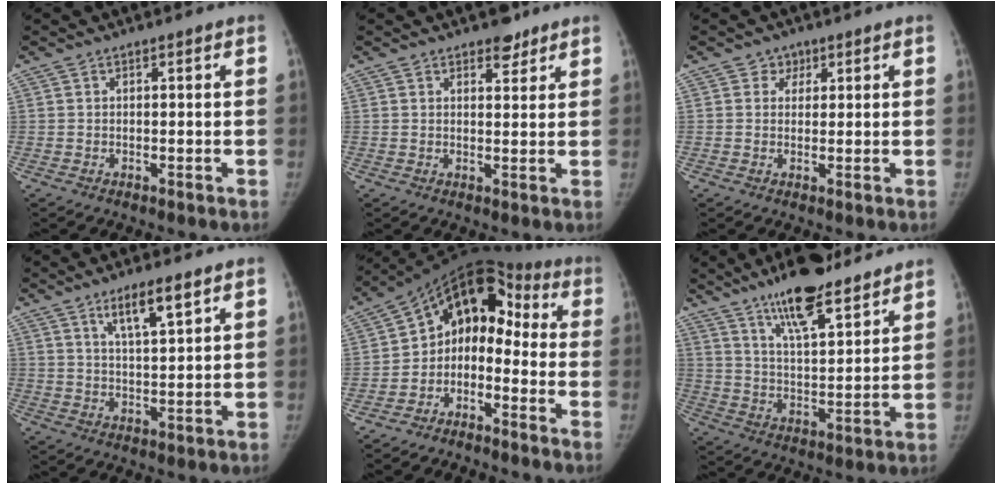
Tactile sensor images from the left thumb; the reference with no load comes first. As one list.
[{"total": 3.4, "force": [2.5, 1.8, 1.4], "torque": [0.000, -0.015, 0.036]}, {"total": 2.5, "force": [1.2, 2.2, 0.2], "torque": [0.022, -0.003, 0.010]}, {"total": 8.5, "force": [5.1, 1.8, 6.6], "torque": [-0.111, -0.028, 0.095]}, {"total": 11.8, "force": [-3.4, 8.6, 7.4], "torque": [-0.069, 0.094, -0.075]}, {"total": 16.6, "force": [12.1, 4.6, 10.3], "torque": [-0.140, -0.064, 0.201]}]